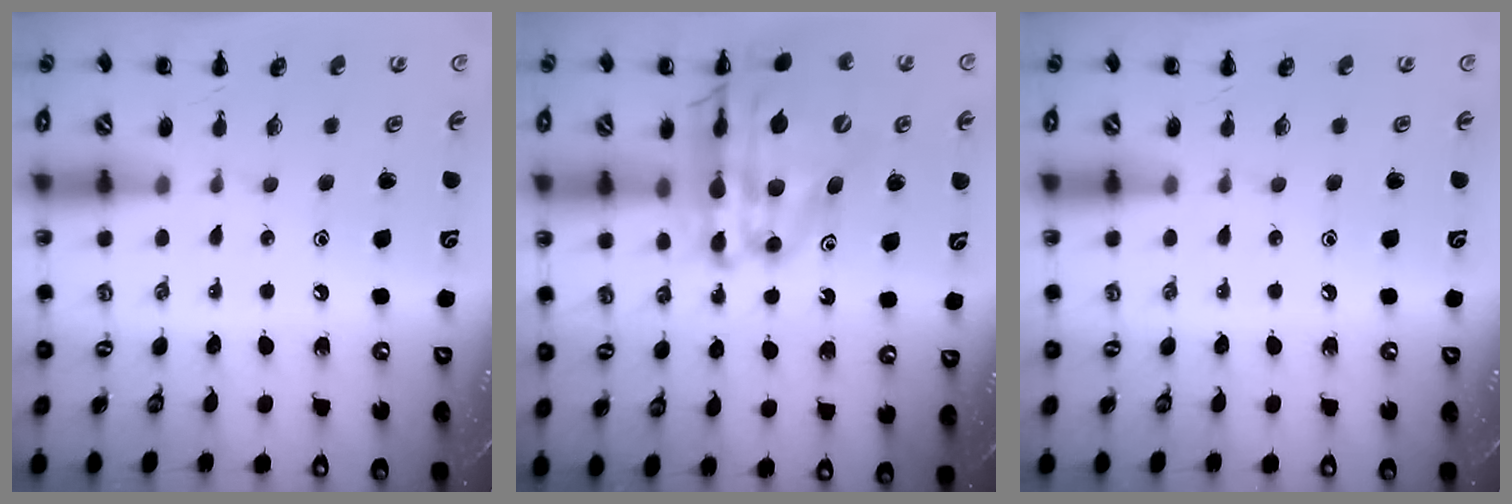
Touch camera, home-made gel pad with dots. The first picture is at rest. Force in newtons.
{"total": 22.2, "press": 21.6, "slide": 5.1}
{"total": 0.0}